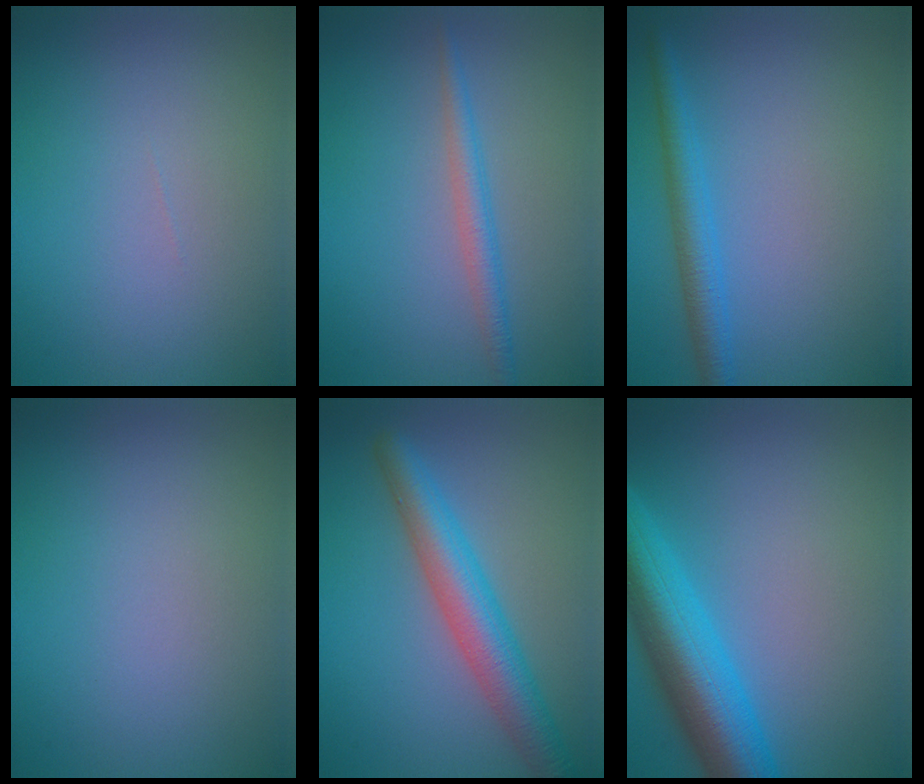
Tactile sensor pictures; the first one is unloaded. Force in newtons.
{"total": 2.1, "press": 2.1, "slide": 0.0}
{"total": 3.0, "press": 3.0, "slide": 0.0}
{"total": 0.0}
{"total": 5.6, "press": 5.6, "slide": 0.2}
{"total": 8.7, "press": 8.7, "slide": 0.4}